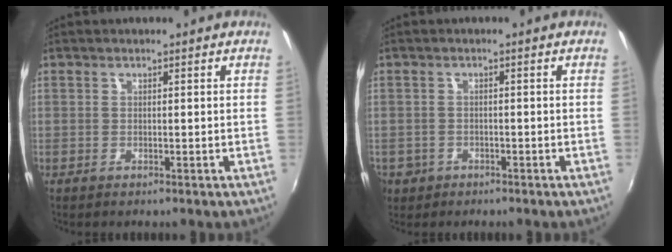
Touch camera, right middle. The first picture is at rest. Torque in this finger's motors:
{"motor_torque": [0.09, -0.10, 0.03, 0.02]}